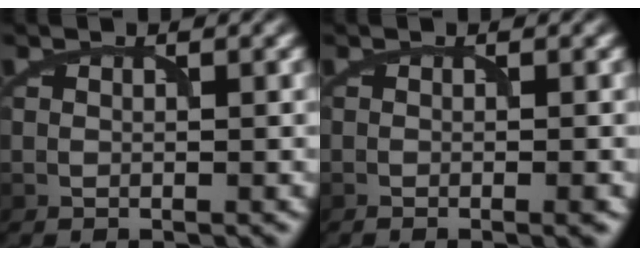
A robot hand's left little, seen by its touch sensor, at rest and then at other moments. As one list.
[{"total": 1.6, "force": [-0.6, 0.4, 1.4], "torque": [-0.012, -0.003, -0.008]}]